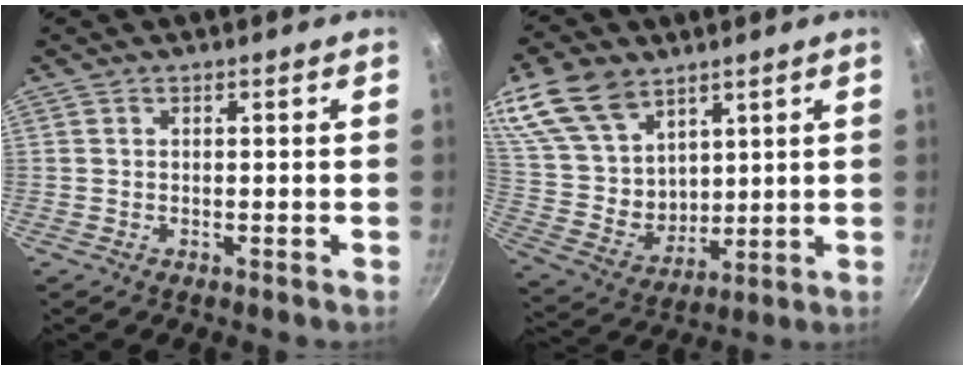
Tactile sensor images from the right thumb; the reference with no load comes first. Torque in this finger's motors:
{"motor_torque": [-0.65, 1.19, -0.06, 0.33, 0.11]}